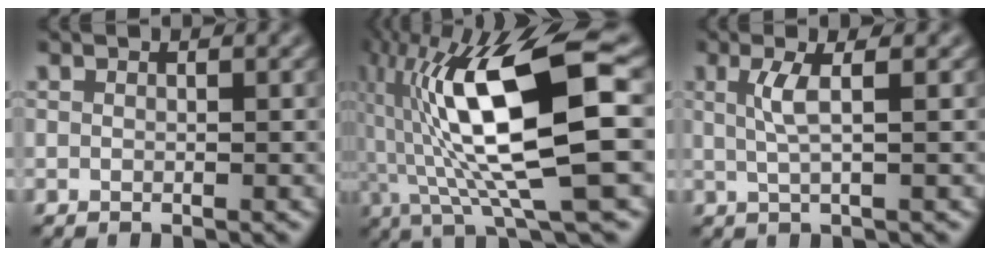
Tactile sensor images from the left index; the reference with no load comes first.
{"total": 13.6, "force": [0.5, 3.0, 13.3], "torque": [-0.239, 0.018, 0.011]}
{"total": 2.7, "force": [0.6, 0.6, 2.6], "torque": [-0.047, -0.001, 0.010]}